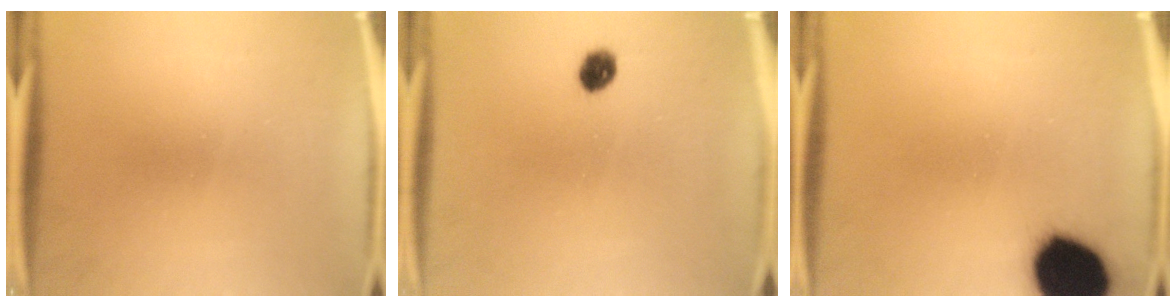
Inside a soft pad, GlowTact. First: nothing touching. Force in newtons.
{"total": 3.3}
{"total": 19.7}